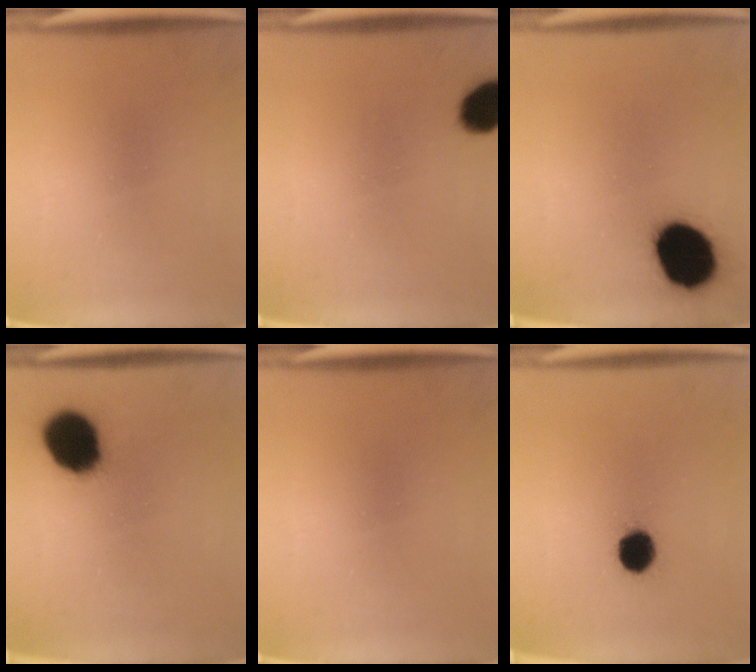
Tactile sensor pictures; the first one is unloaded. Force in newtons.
{"total": 7.7}
{"total": 16.2}
{"total": 13.7}
{"total": 0.0}
{"total": 7.1}